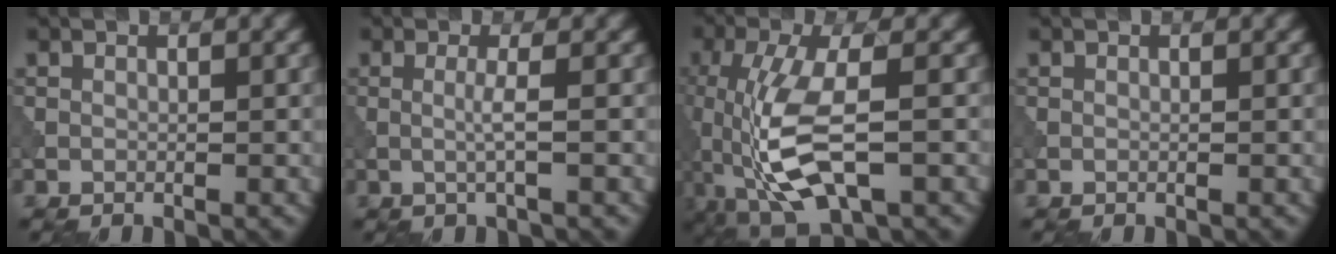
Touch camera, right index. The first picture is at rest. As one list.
[{"total": 1.7, "force": [0.0, 0.1, 1.7], "torque": [-0.034, 0.000, -0.004]}, {"total": 8.4, "force": [-2.2, 3.2, 7.4], "torque": [-0.166, 0.001, -0.046]}, {"total": 0.0}]